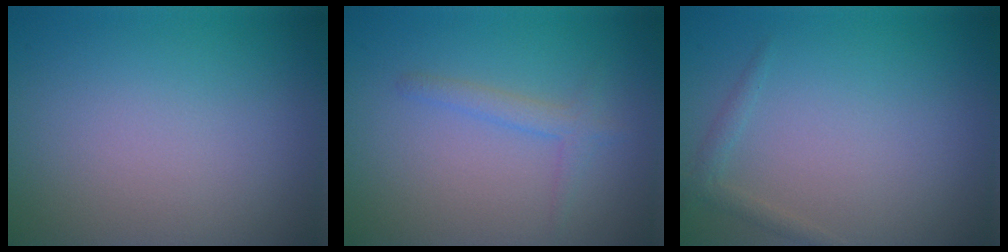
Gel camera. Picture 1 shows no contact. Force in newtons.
{"total": 1.6, "press": 1.6, "slide": 0.1}
{"total": 1.1, "press": 1.1, "slide": 0.0}